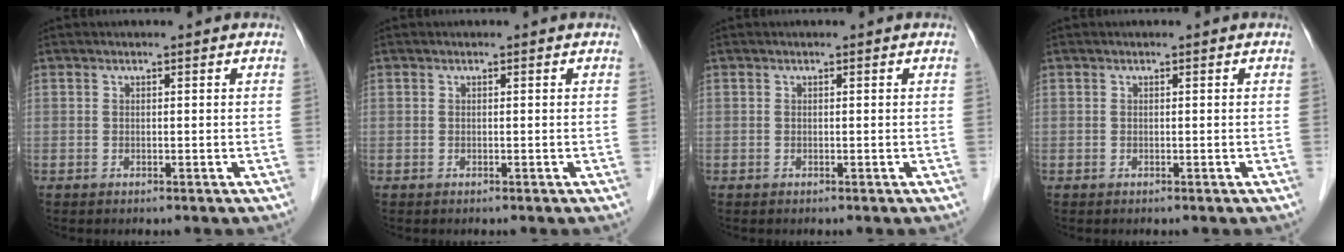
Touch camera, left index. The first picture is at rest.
{"total": 0.0}
{"total": 0.0}
{"total": 0.0}